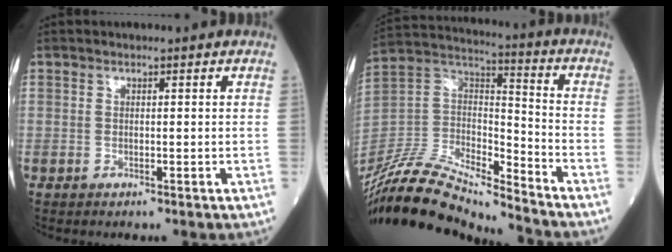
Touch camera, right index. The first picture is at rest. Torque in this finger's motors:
{"motor_torque": [0.75, -1.39, 0.44, 0.13]}